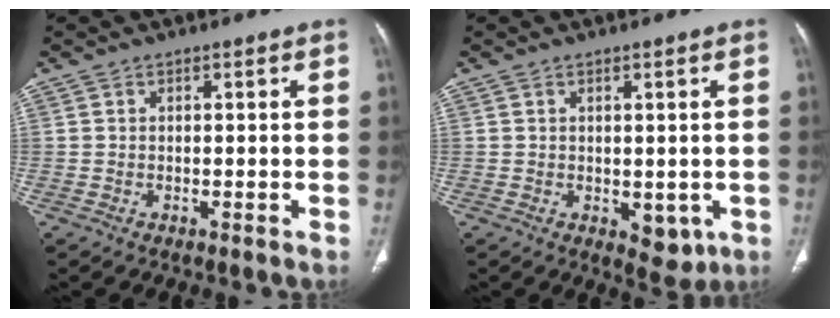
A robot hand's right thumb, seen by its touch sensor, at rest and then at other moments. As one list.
[{"total": 4.3, "force": [-0.7, 2.6, 3.4], "torque": [-0.025, -0.010, 0.004]}]